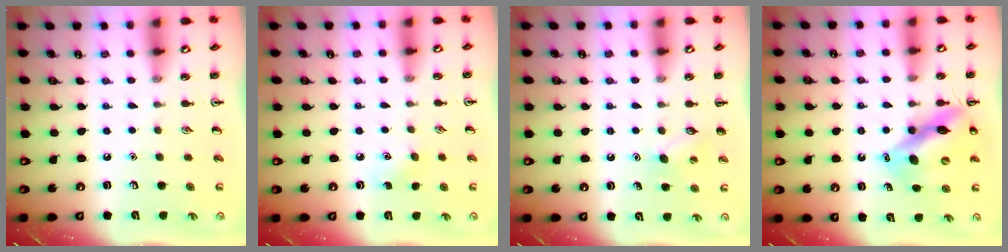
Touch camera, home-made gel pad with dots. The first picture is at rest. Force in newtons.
{"total": 5.0, "press": 4.9, "slide": 1.2}
{"total": 5.4, "press": 5.2, "slide": 1.2}
{"total": 12.9, "press": 12.5, "slide": 3.4}